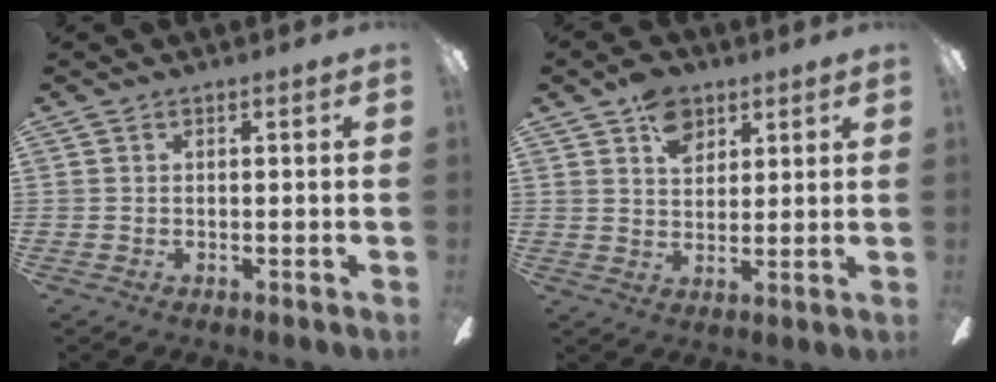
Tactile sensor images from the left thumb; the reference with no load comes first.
{"total": 7.9, "force": [4.5, 5.2, 3.8], "torque": [-0.058, -0.005, 0.082]}